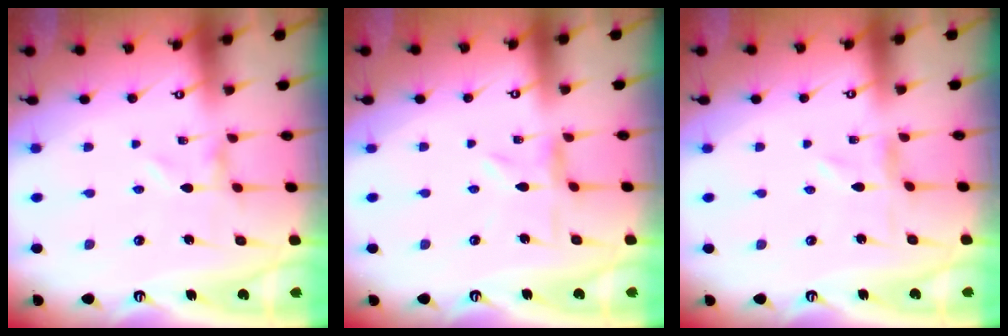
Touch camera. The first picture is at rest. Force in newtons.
{"total": 1.9, "press": 1.9, "slide": 0.4}
{"total": 1.0, "press": 1.0, "slide": 0.2}